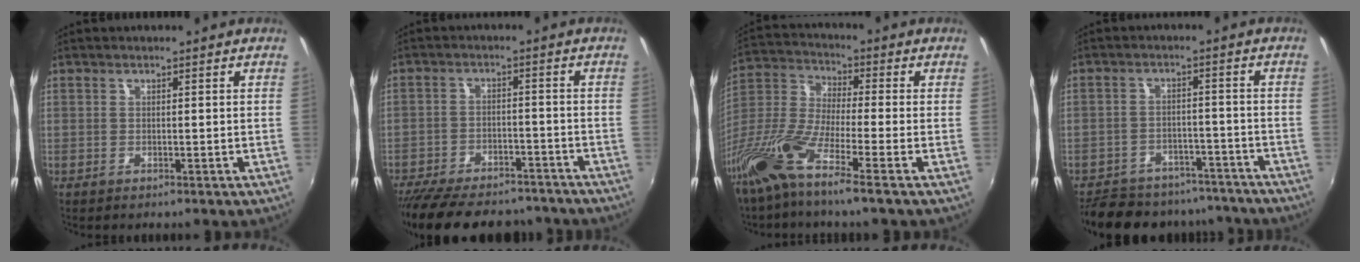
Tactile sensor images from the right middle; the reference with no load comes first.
{"total": 18.5, "force": [-15.3, 6.9, 7.7], "torque": [-0.172, -0.008, -0.215]}
{"total": 12.6, "force": [-8.0, 0.5, 9.7], "torque": [-0.206, -0.022, -0.166]}
{"total": 19.8, "force": [-16.7, 8.2, 6.8], "torque": [-0.154, 0.020, -0.216]}